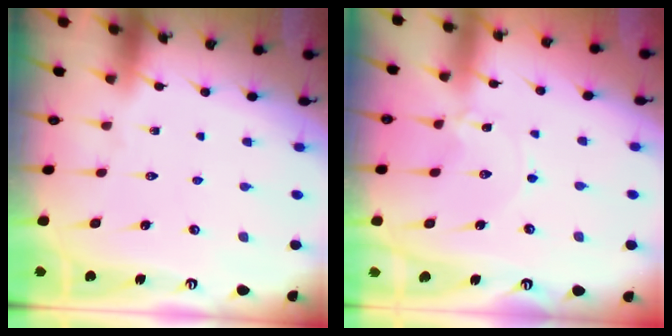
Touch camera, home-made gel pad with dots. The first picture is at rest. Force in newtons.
{"total": 1.1, "press": 1.1, "slide": 0.1}